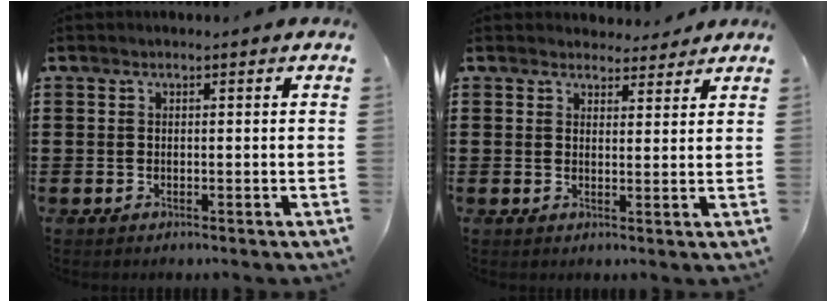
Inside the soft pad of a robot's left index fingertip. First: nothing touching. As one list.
[{"total": 3.1, "force": [2.9, 1.0, 0.3], "torque": [-0.006, -0.007, 0.054]}]